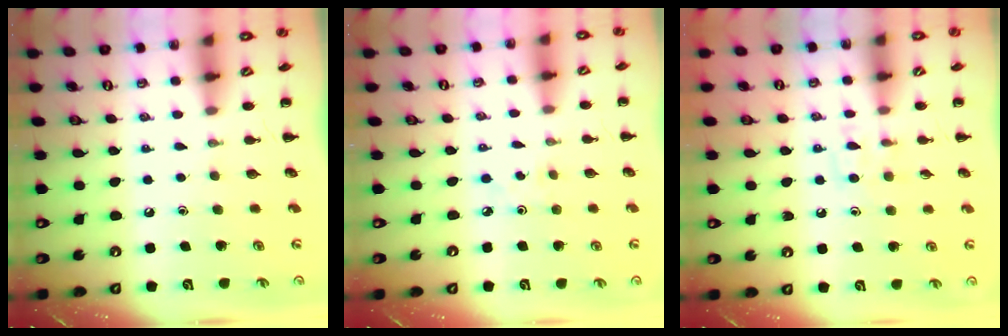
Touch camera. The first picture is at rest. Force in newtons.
{"total": 2.1, "press": 2.0, "slide": 0.7}
{"total": 6.6, "press": 6.4, "slide": 1.8}